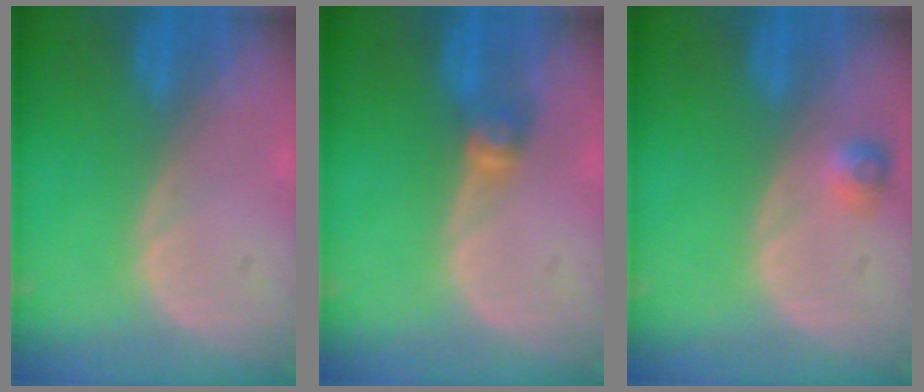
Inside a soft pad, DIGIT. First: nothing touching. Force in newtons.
{"total": 2.6, "press": 2.5, "slide": 0.6}
{"total": 2.5, "press": 2.3, "slide": 1.0}